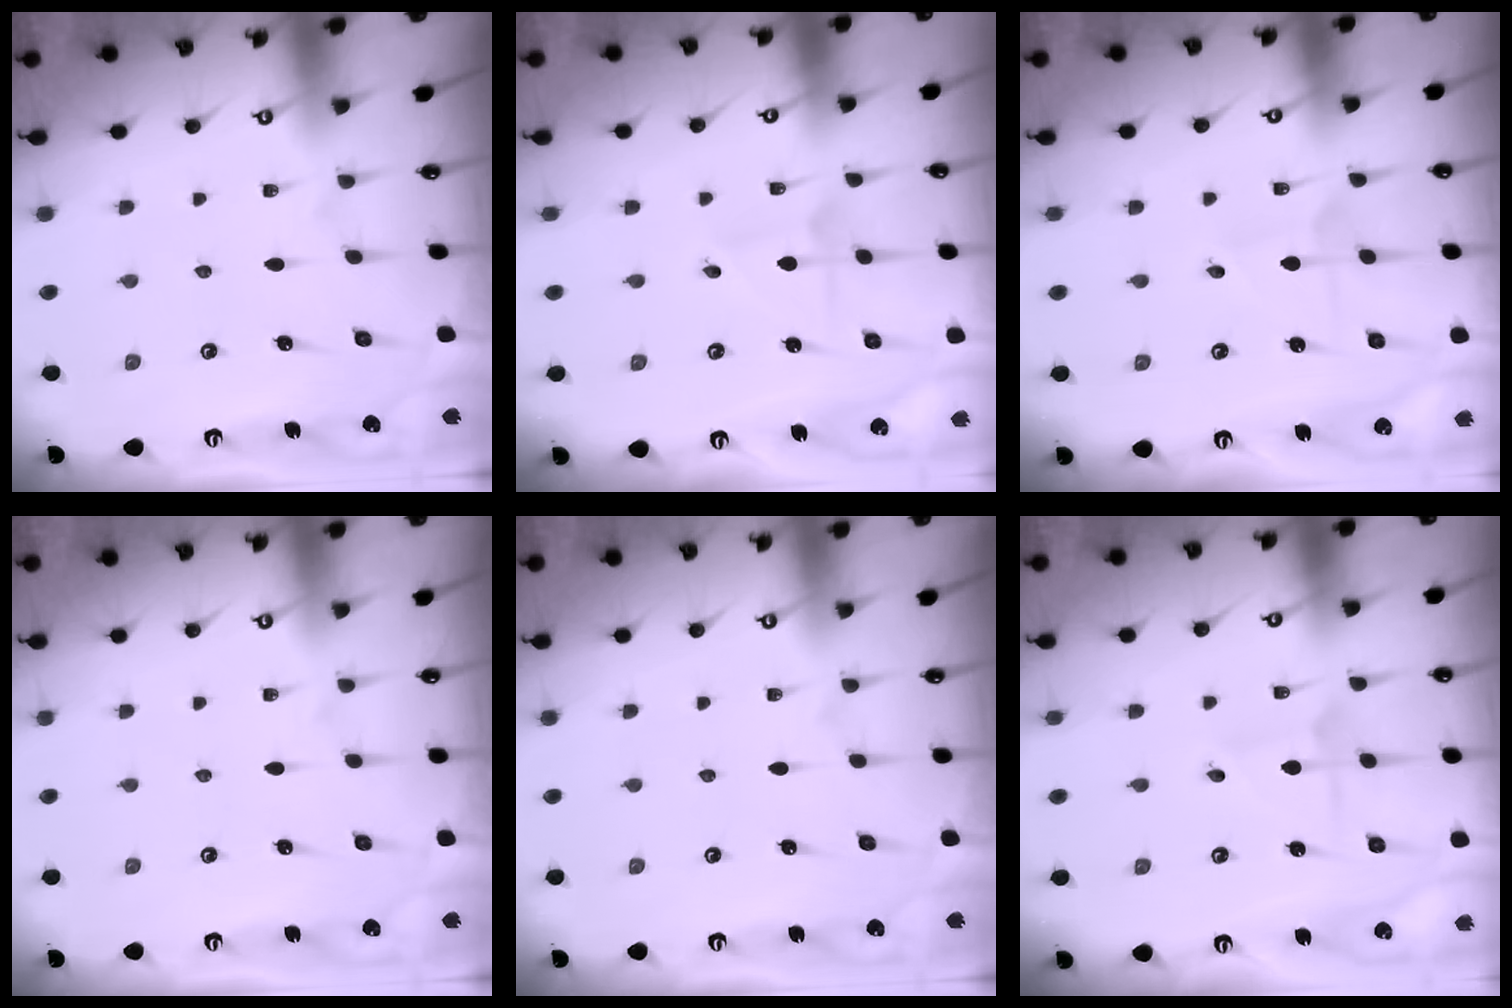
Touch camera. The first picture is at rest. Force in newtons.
{"total": 1.4, "press": 1.4, "slide": 0.1}
{"total": 2.7, "press": 2.7, "slide": 0.3}
{"total": 0.0}
{"total": 0.0}
{"total": 2.2, "press": 2.2, "slide": 0.2}